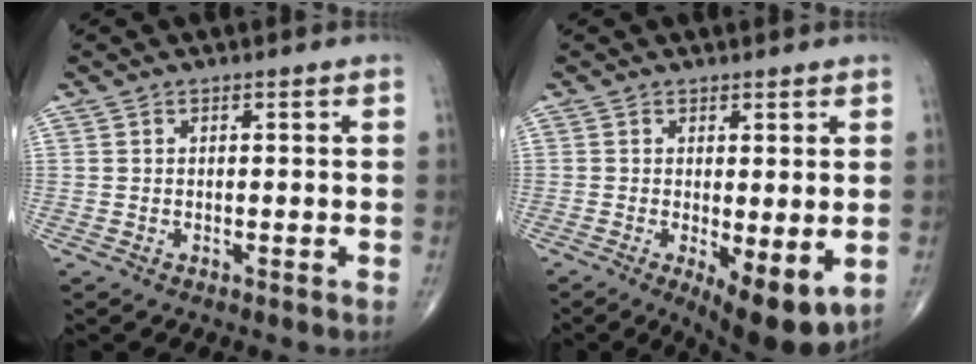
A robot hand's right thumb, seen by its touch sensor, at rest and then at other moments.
{"total": 9.1, "force": [-2.0, 3.2, 8.3], "torque": [-0.119, -0.025, -0.022]}